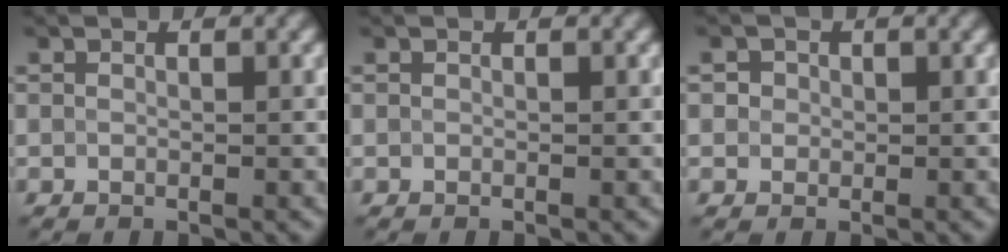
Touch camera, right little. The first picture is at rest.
{"total": 0.0}
{"total": 1.4, "force": [0.5, 1.2, 0.4], "torque": [-0.004, 0.002, 0.008]}